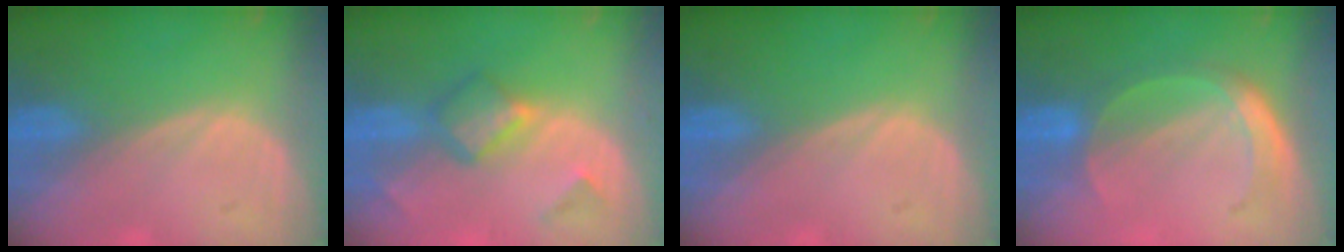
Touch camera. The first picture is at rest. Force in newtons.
{"total": 5.3, "press": 5.0, "slide": 2.0}
{"total": 0.0}
{"total": 5.7, "press": 5.2, "slide": 2.5}